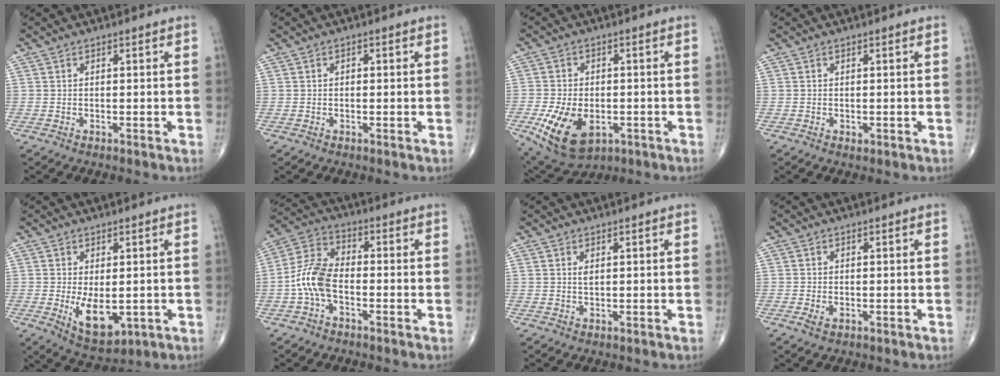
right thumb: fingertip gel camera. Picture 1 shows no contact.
{"total": 0.8, "force": [0.1, 0.5, 0.6], "torque": [-0.009, 0.002, 0.002]}
{"total": 12.4, "force": [-3.9, 7.6, 8.9], "torque": [-0.156, 0.004, -0.049]}
{"total": 0.7, "force": [-0.2, 0.5, 0.4], "torque": [-0.006, -0.001, -0.001]}
{"total": 7.8, "force": [-1.1, 4.0, 6.6], "torque": [-0.094, -0.020, -0.002]}
{"total": 8.8, "force": [-2.4, 5.0, 6.8], "torque": [-0.143, 0.032, -0.056]}
{"total": 1.1, "force": [0.4, 0.4, 0.9], "torque": [-0.015, 0.000, 0.010]}
{"total": 1.8, "force": [-0.6, 1.0, 1.3], "torque": [-0.028, -0.001, -0.009]}